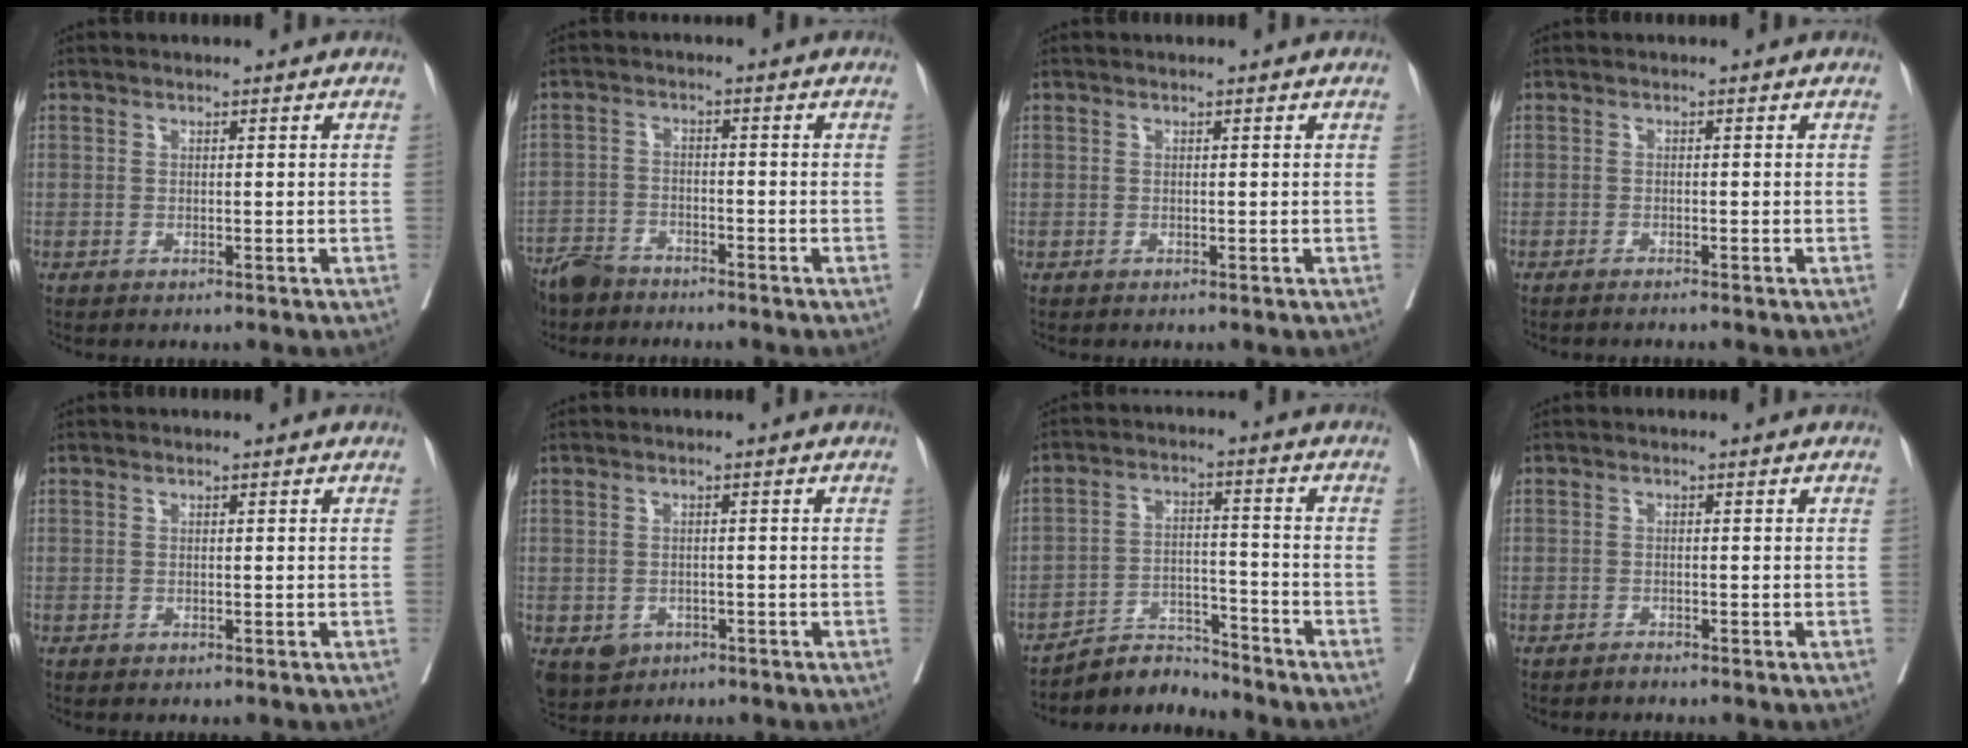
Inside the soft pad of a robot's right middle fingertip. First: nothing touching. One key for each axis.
{"total": 7.0, "fx": -6.4, "fy": 2.4, "fz": 1.9, "tx": -0.034, "ty": -0.017, "tz": -0.118}
{"total": 0.0}
{"total": 2.5, "fx": -2.2, "fy": -0.2, "fz": 1.2, "tx": -0.014, "ty": 0.001, "tz": -0.028}
{"total": 0.0}
{"total": 5.2, "fx": -2.5, "fy": 4.2, "fz": 1.7, "tx": -0.030, "ty": -0.001, "tz": -0.031}
{"total": 6.4, "fx": -6.3, "fy": 0.5, "fz": -0.7, "tx": 0.012, "ty": 0.015, "tz": -0.110}
{"total": 0.7, "fx": -0.6, "fy": 0.0, "fz": 0.1, "tx": -0.006, "ty": -0.001, "tz": -0.012}